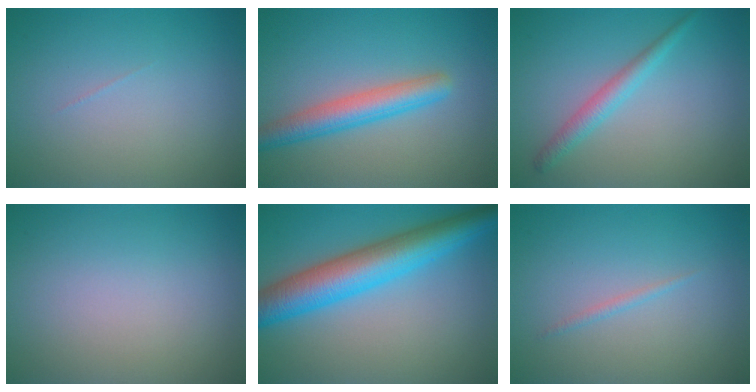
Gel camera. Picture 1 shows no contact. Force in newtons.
{"total": 4.1, "press": 4.1, "slide": 0.1}
{"total": 2.2, "press": 2.2, "slide": 0.1}
{"total": 0.0}
{"total": 7.9, "press": 7.9, "slide": 0.1}
{"total": 0.6, "press": 0.6, "slide": 0.1}